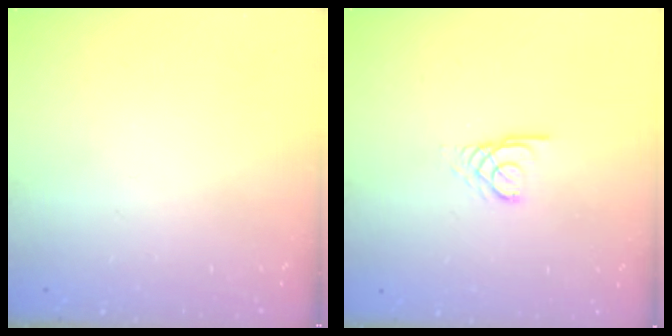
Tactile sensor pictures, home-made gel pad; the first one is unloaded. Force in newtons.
{"total": 2.6, "press": 2.6, "slide": 0.1}